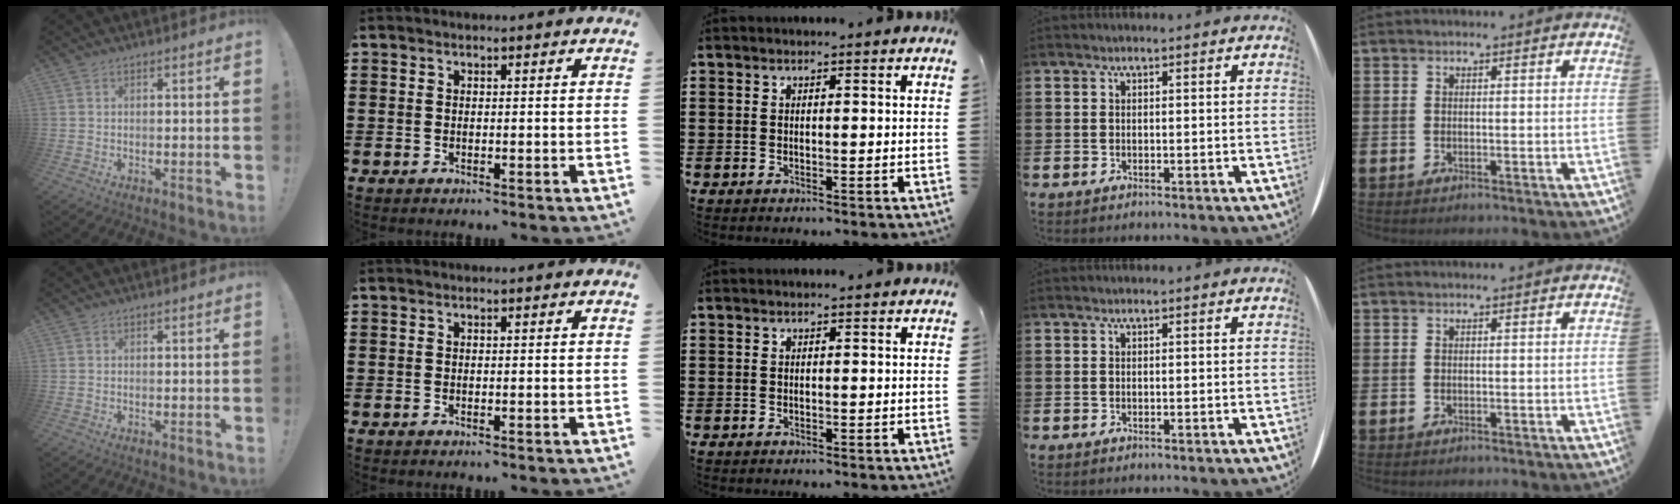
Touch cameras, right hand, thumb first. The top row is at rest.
{}